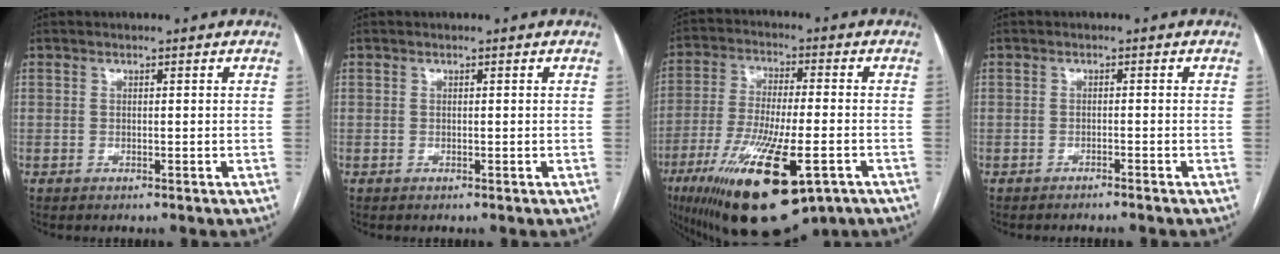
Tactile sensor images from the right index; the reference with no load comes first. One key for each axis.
{"total": 0.0}
{"total": 20.9, "fx": -10.4, "fy": 5.2, "fz": 17.4, "tx": -0.315, "ty": -0.041, "tz": -0.167}
{"total": 2.4, "fx": -2.1, "fy": -0.6, "fz": 0.9, "tx": -0.008, "ty": 0.003, "tz": -0.028}